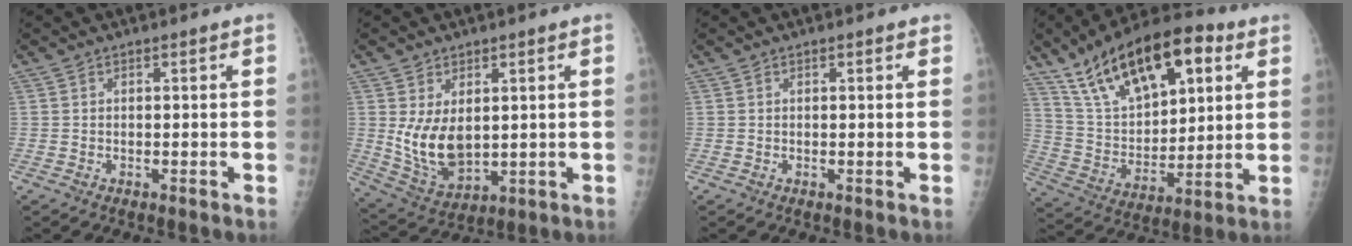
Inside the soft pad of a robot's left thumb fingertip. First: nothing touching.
{"total": 9.7, "force": [1.4, 6.2, 7.4], "torque": [-0.122, -0.021, 0.048]}
{"total": 0.6, "force": [0.4, 0.2, 0.4], "torque": [-0.007, -0.001, 0.003]}
{"total": 23.4, "force": [11.9, 11.2, 16.8], "torque": [-0.250, -0.026, 0.212]}